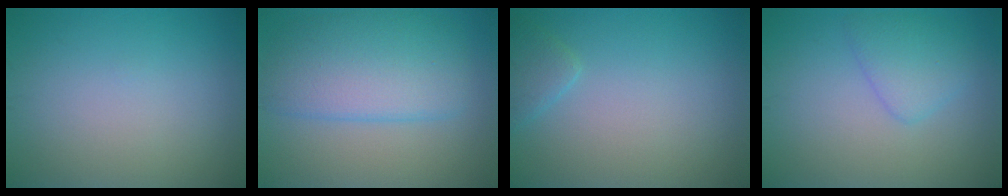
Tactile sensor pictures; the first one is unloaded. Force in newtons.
{"total": 6.3, "press": 6.3, "slide": 0.2}
{"total": 1.5, "press": 1.5, "slide": 0.1}
{"total": 2.7, "press": 2.7, "slide": 0.0}